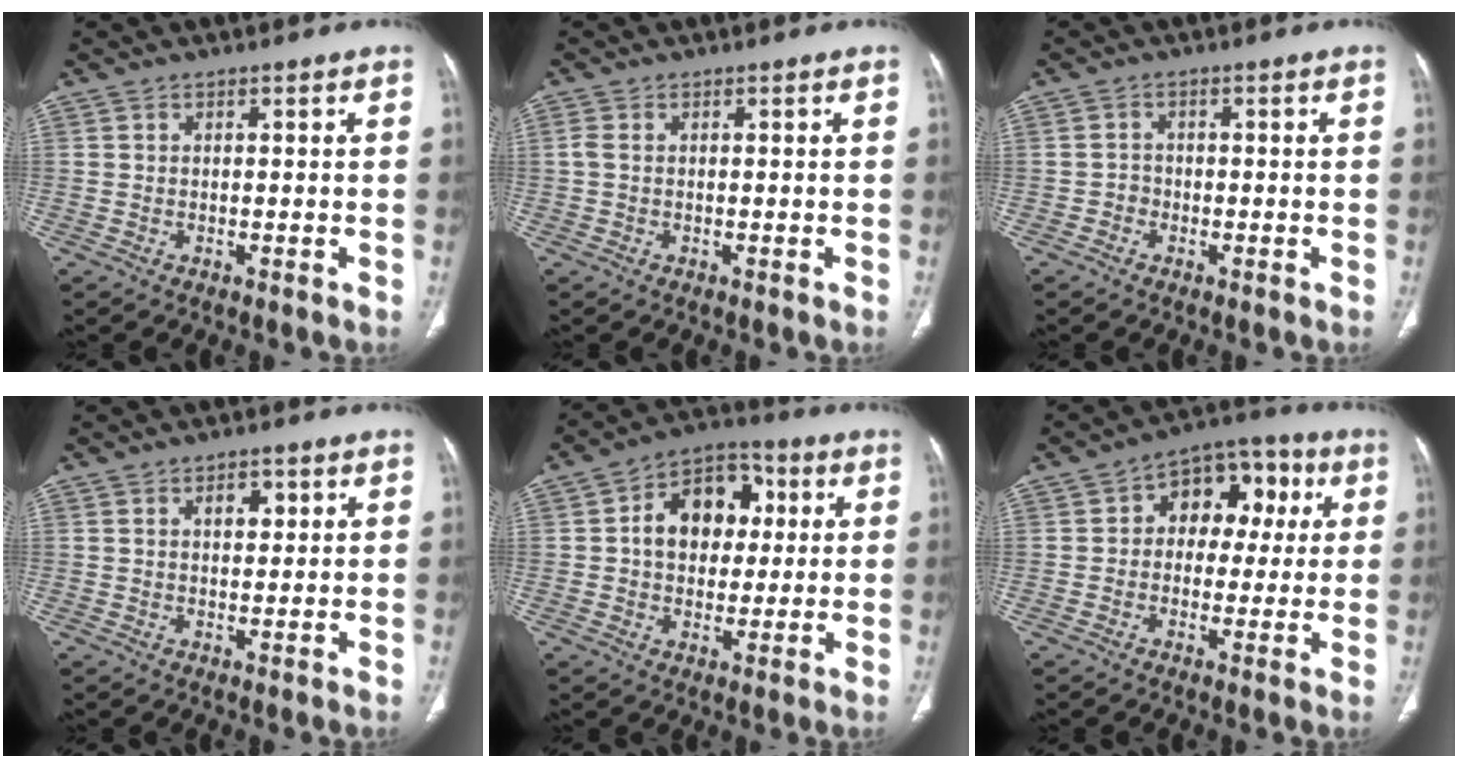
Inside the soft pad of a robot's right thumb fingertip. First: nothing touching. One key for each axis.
{"total": 1.4, "fx": 0.2, "fy": 0.8, "fz": 1.1, "tx": -0.036, "ty": 0.006, "tz": 0.004}
{"total": 1.6, "fx": -0.8, "fy": 1.3, "fz": 0.2, "tx": 0.003, "ty": 0.007, "tz": -0.020}
{"total": 3.7, "fx": 1.4, "fy": 2.2, "fz": 2.6, "tx": -0.025, "ty": -0.004, "tz": 0.021}
{"total": 13.4, "fx": 2.2, "fy": 9.8, "fz": 8.9, "tx": -0.096, "ty": 0.016, "tz": 0.027}
{"total": 12.1, "fx": 2.4, "fy": 8.6, "fz": 8.2, "tx": -0.060, "ty": 0.027, "tz": 0.024}